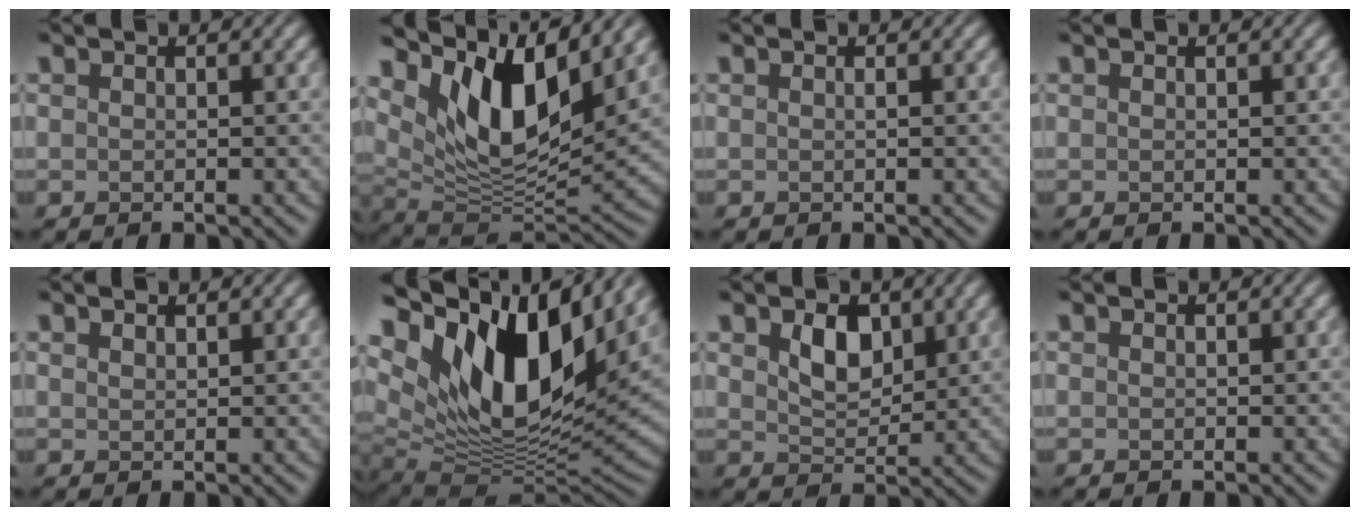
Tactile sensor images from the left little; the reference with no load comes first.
{"total": 11.3, "force": [5.4, 5.0, 8.5], "torque": [-0.139, -0.003, 0.095]}
{"total": 0.0}
{"total": 0.0}
{"total": 0.6, "force": [0.5, 0.1, 0.2], "torque": [-0.005, -0.001, 0.009]}
{"total": 15.5, "force": [6.5, 7.9, 11.6], "torque": [-0.199, 0.020, 0.110]}
{"total": 3.2, "force": [0.9, 2.2, 2.1], "torque": [-0.045, -0.006, 0.014]}
{"total": 0.0}